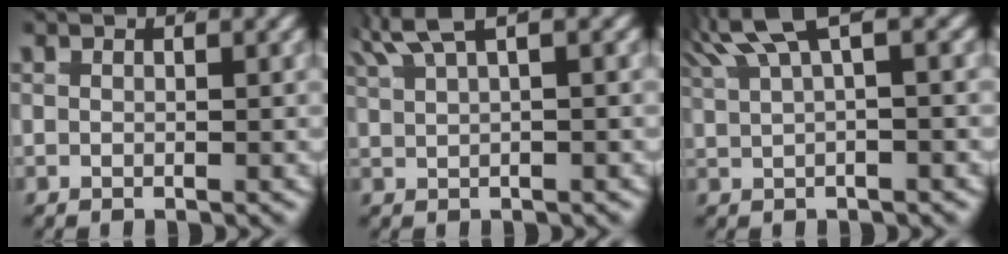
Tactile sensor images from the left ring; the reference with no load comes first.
{"total": 3.0, "force": [1.9, 1.1, 2.1], "torque": [-0.041, 0.011, 0.032]}
{"total": 5.1, "force": [2.8, 2.0, 3.7], "torque": [-0.063, 0.016, 0.043]}